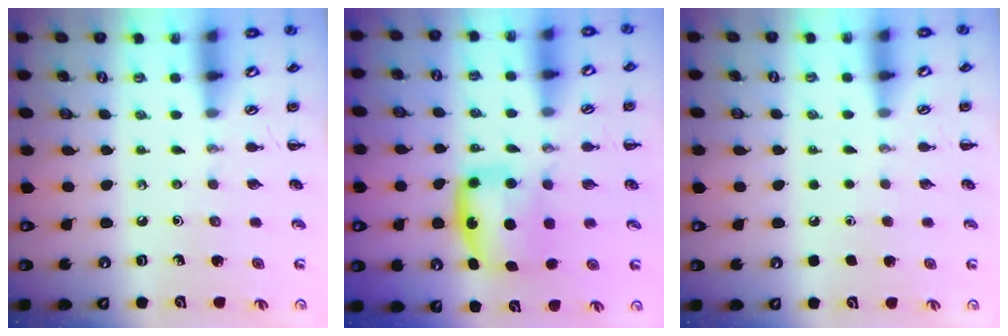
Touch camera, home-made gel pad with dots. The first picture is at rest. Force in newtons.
{"total": 7.4, "press": 7.3, "slide": 1.1}
{"total": 1.7, "press": 1.7, "slide": 0.1}